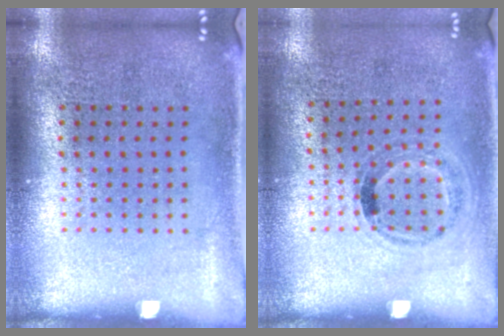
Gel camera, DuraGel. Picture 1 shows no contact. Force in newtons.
{"total": 1.1, "press": 0.8, "slide": 0.7}